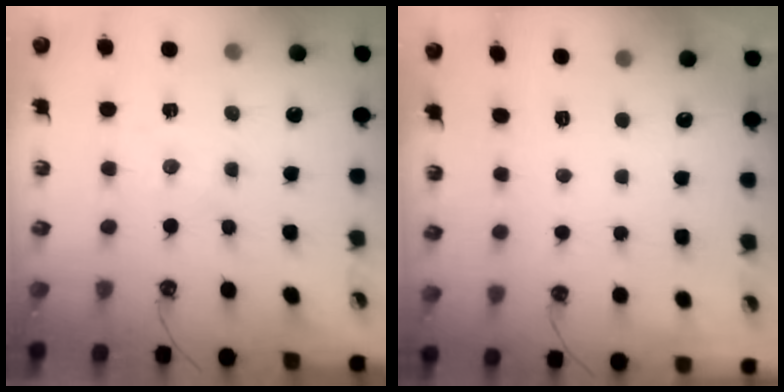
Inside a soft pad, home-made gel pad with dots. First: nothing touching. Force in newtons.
{"total": 0.0}